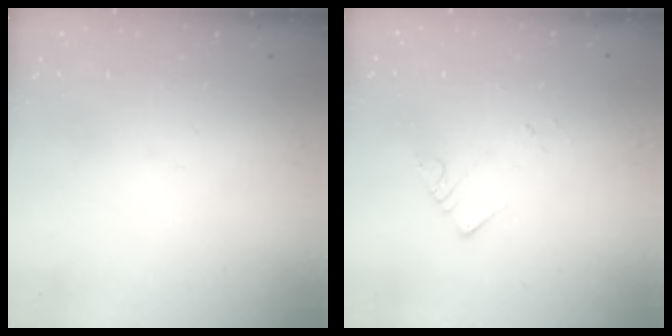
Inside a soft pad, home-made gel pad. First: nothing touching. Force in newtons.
{"total": 2.9, "press": 2.9, "slide": 0.2}